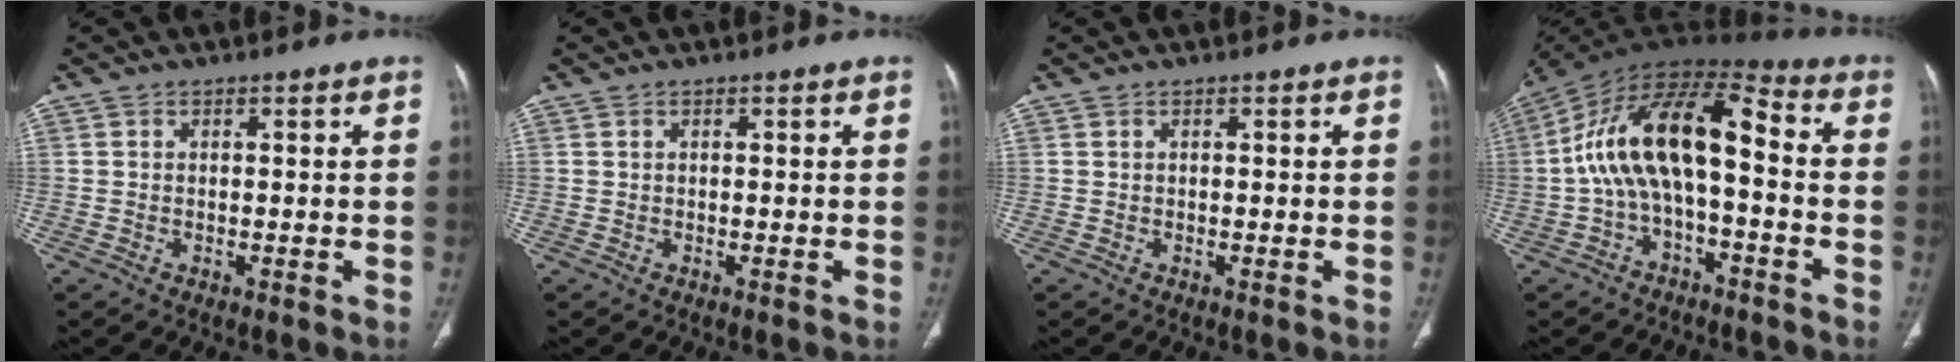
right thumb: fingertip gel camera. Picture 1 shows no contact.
{"total": 0.0}
{"total": 0.0}
{"total": 15.9, "force": [-1.3, 7.2, 14.1], "torque": [-0.256, 0.067, -0.032]}